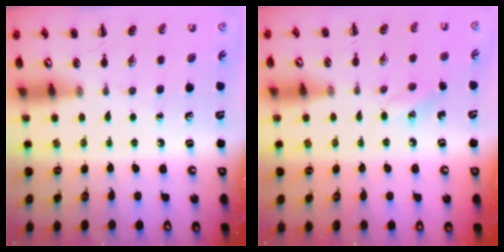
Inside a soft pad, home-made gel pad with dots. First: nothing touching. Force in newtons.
{"total": 8.0, "press": 7.8, "slide": 2.0}